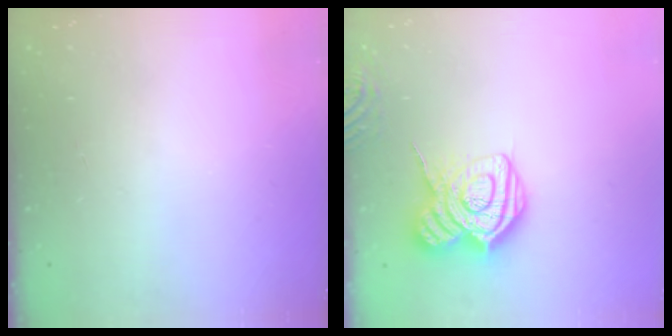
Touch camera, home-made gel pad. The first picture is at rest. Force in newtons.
{"total": 13.5, "press": 13.5, "slide": 0.9}